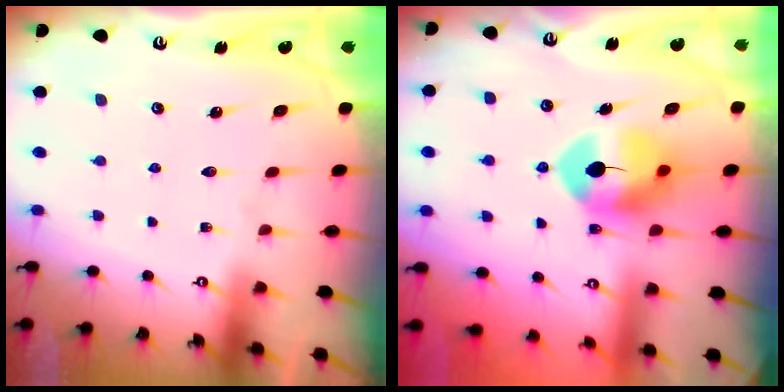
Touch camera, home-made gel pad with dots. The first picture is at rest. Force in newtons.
{"total": 9.3, "press": 9.2, "slide": 1.4}